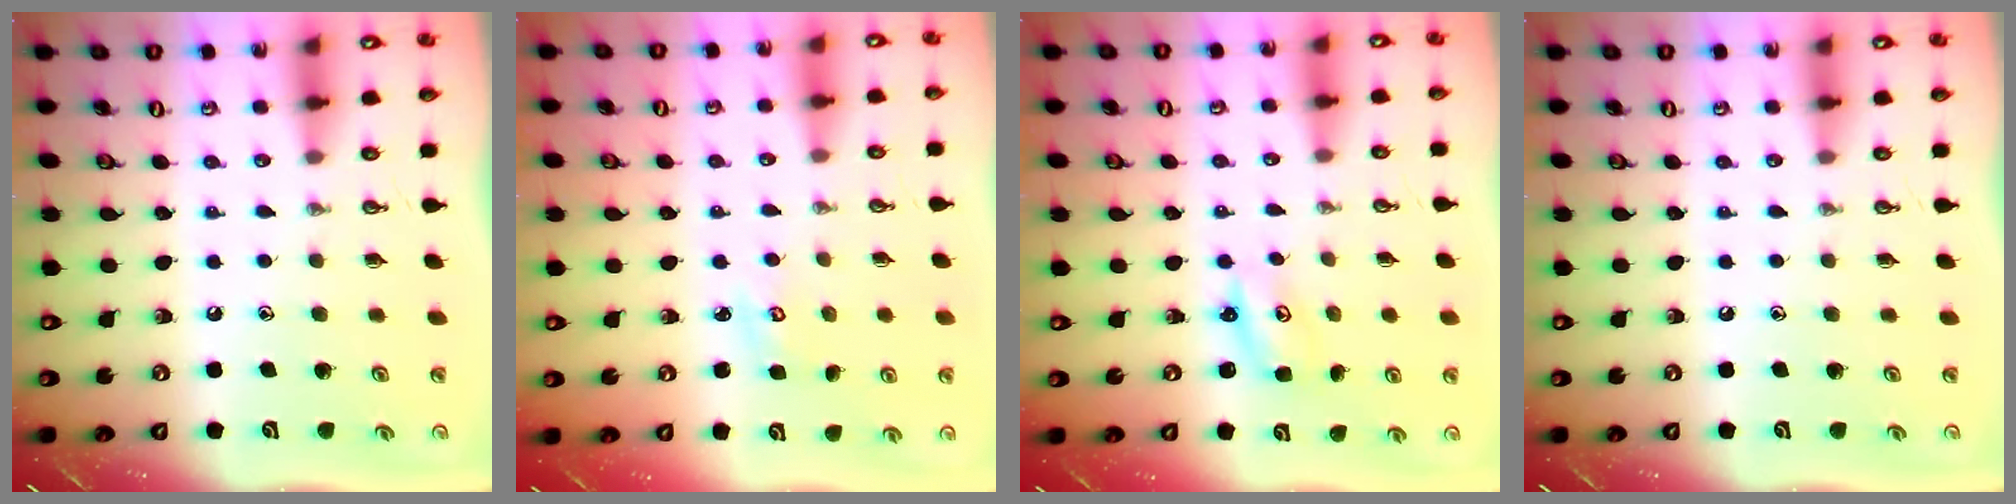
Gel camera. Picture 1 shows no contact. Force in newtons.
{"total": 2.6, "press": 2.6, "slide": 0.3}
{"total": 2.6, "press": 2.6, "slide": 0.2}
{"total": 0.0}